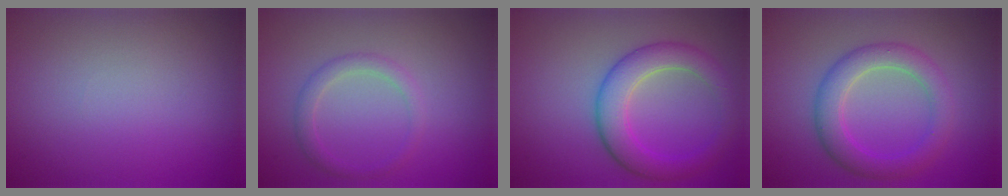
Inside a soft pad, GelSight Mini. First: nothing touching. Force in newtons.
{"total": 1.7, "press": 1.7, "slide": 0.1}
{"total": 4.9, "press": 4.9, "slide": 0.3}
{"total": 4.2, "press": 4.2, "slide": 0.1}